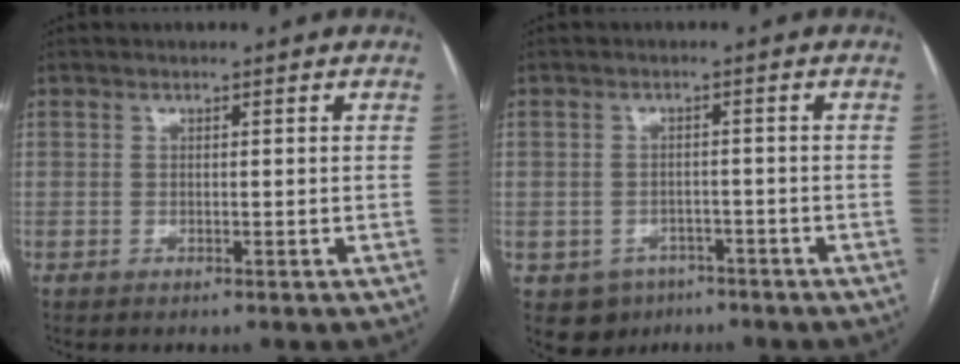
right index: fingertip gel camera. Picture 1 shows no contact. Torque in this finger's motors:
{"motor_torque": [-0.10, 0.04, -0.72, -0.11]}